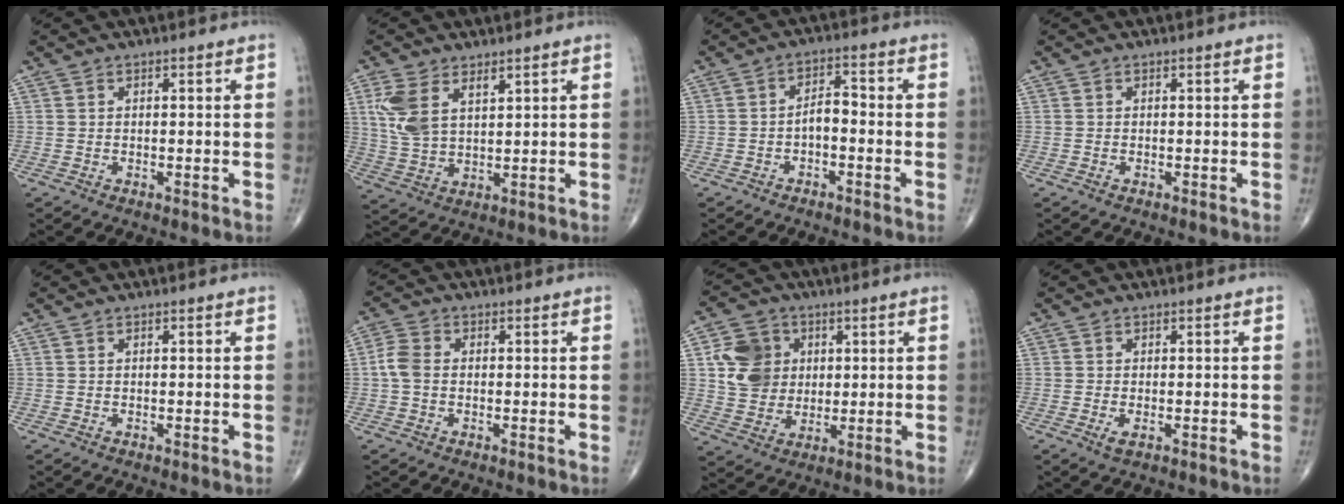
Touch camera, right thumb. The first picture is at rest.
{"total": 8.2, "force": [3.8, 4.4, 5.8], "torque": [-0.116, -0.006, 0.083]}
{"total": 3.8, "force": [-1.3, 1.9, 3.0], "torque": [-0.041, 0.027, -0.028]}
{"total": 0.0}
{"total": 0.0}
{"total": 3.9, "force": [-0.3, 2.7, 2.8], "torque": [-0.063, 0.010, -0.013]}
{"total": 10.3, "force": [2.1, 8.8, 4.8], "torque": [-0.055, -0.003, 0.040]}
{"total": 1.5, "force": [-0.5, 0.7, 1.3], "torque": [-0.030, -0.004, -0.008]}